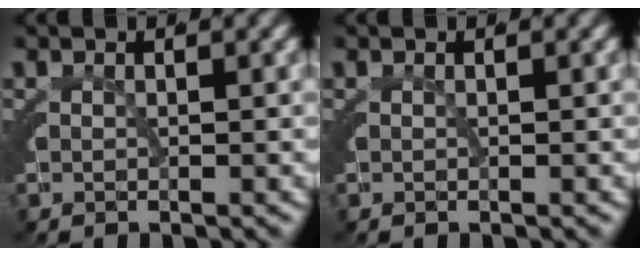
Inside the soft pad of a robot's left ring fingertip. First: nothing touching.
{"total": 0.0}